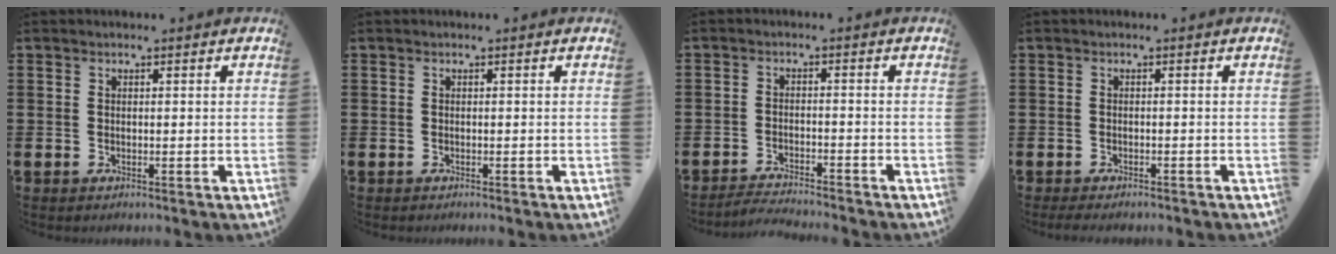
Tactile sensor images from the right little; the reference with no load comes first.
{"total": 0.0}
{"total": 2.5, "force": [-2.4, -0.2, 0.2], "torque": [-0.005, 0.002, -0.051]}
{"total": 1.0, "force": [-0.8, 0.1, 0.4], "torque": [-0.009, -0.002, -0.017]}